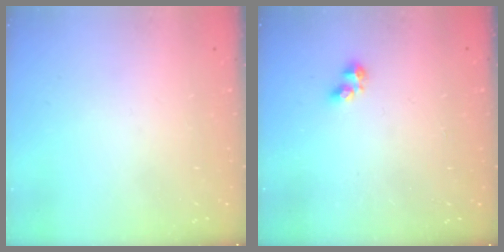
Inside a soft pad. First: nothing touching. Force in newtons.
{"total": 2.8, "press": 2.7, "slide": 0.5}